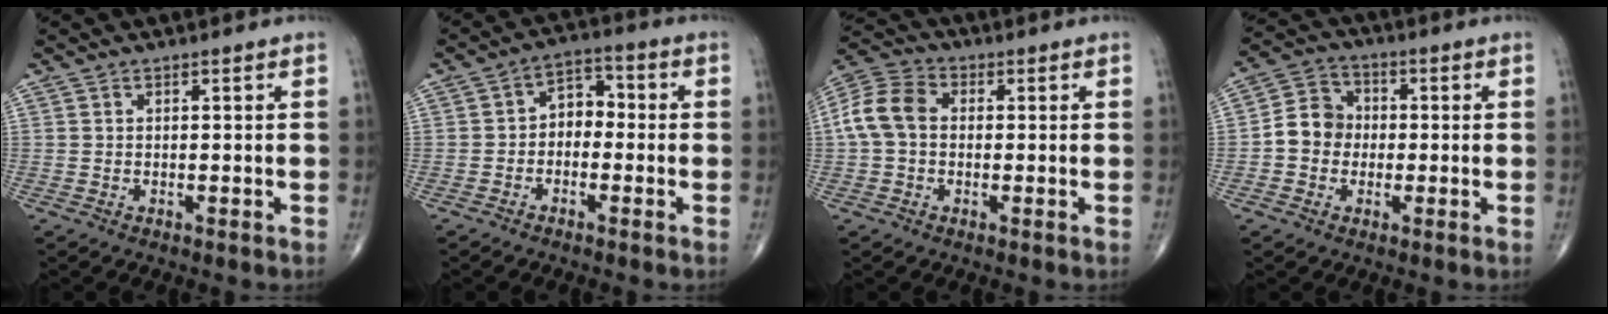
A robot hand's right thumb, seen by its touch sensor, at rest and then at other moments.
{"total": 5.6, "force": [-0.8, 4.0, 3.7], "torque": [-0.033, 0.029, -0.031]}
{"total": 9.1, "force": [0.2, 6.7, 6.1], "torque": [-0.123, 0.030, -0.005]}
{"total": 7.5, "force": [-0.8, 6.7, 3.4], "torque": [-0.037, 0.026, -0.029]}